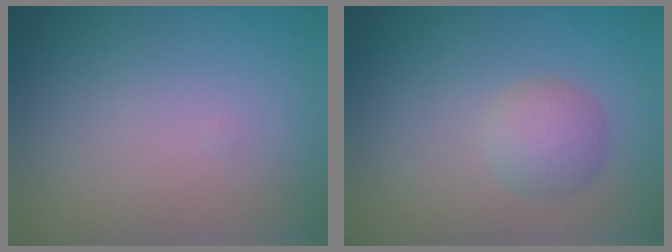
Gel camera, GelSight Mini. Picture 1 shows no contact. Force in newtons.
{"total": 2.5, "press": 2.5, "slide": 0.1}